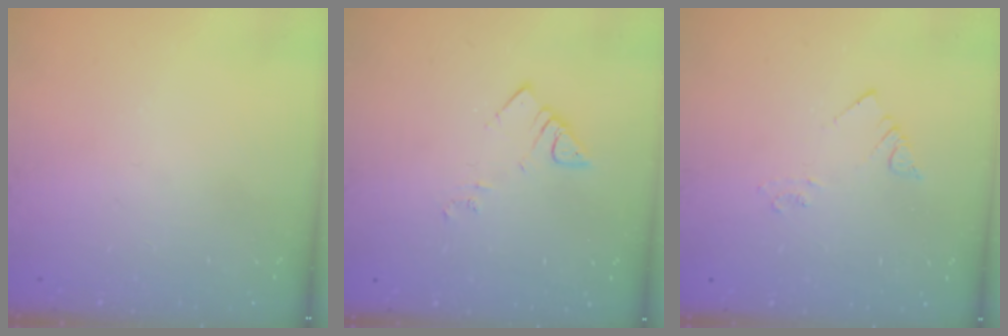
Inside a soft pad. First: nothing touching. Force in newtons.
{"total": 3.7, "press": 3.7, "slide": 0.4}
{"total": 2.1, "press": 2.1, "slide": 0.3}